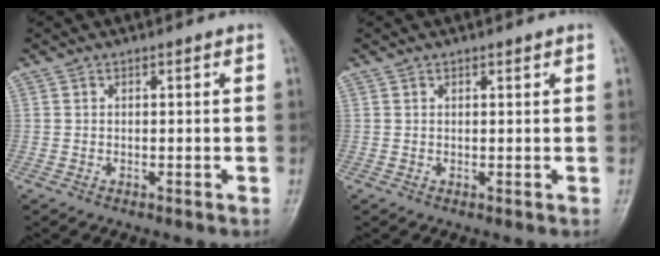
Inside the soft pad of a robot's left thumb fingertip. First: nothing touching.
{"total": 0.8, "force": [0.6, 0.3, 0.5], "torque": [-0.006, -0.002, 0.008]}